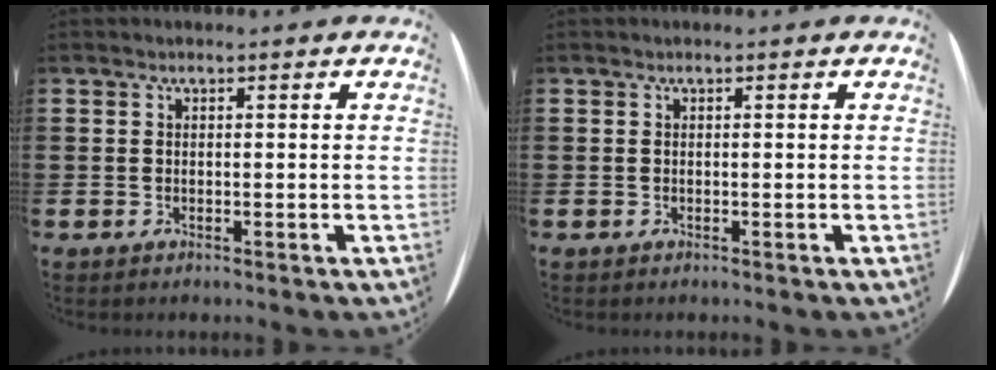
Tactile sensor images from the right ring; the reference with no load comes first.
{"total": 0.0}